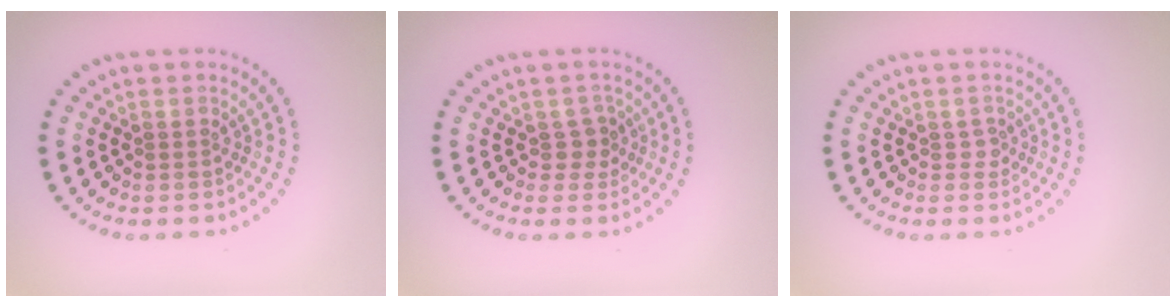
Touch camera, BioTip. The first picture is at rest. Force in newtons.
{"total": 1.6, "press": 1.3, "slide": 0.9}
{"total": 0.9, "press": 0.7, "slide": 0.5}